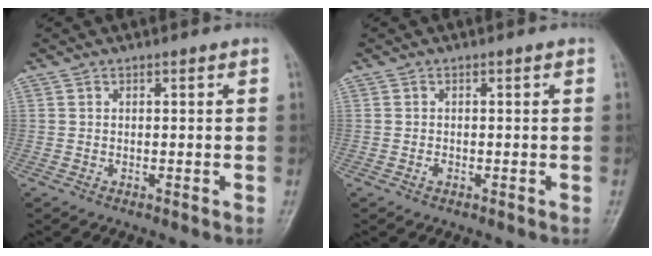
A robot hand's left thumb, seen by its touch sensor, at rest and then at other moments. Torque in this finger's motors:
{"motor_torque": [-0.03, 0.00, 0.25, 0.13, 0.00]}